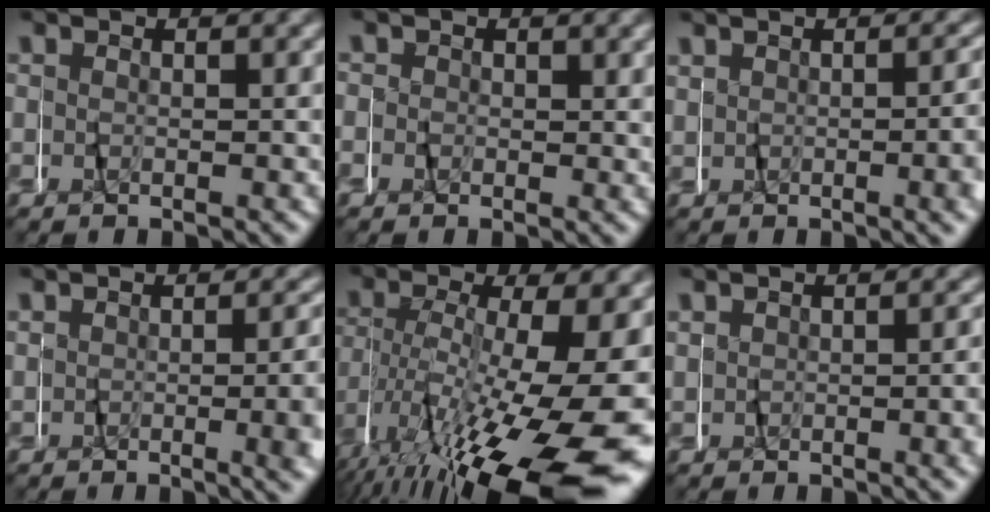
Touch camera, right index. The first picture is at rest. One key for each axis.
{"total": 1.4, "fx": 0.5, "fy": 1.4, "fz": -0.1, "tx": 0.010, "ty": -0.002, "tz": 0.003}
{"total": 1.7, "fx": 0.3, "fy": 0.1, "fz": 1.7, "tx": -0.007, "ty": 0.015, "tz": 0.003}
{"total": 2.9, "fx": 0.1, "fy": 0.2, "fz": 2.9, "tx": -0.017, "ty": 0.013, "tz": 0.001}
{"total": 11.9, "fx": -4.1, "fy": 4.5, "fz": 10.3, "tx": -0.150, "ty": -0.017, "tz": -0.047}
{"total": 1.0, "fx": 0.4, "fy": -0.1, "fz": 0.9, "tx": 0.000, "ty": 0.014, "tz": 0.007}